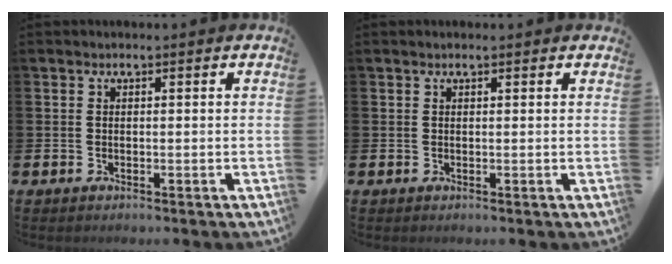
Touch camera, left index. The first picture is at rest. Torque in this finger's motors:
{"motor_torque": [1.01, -1.13, 0.43, 0.03]}